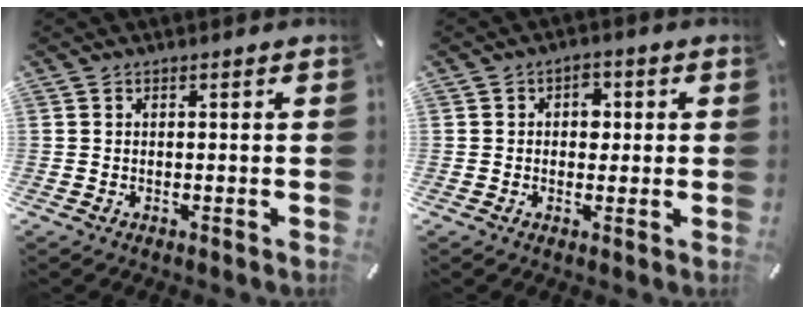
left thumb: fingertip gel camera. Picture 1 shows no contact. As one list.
[{"total": 3.8, "force": [0.3, 3.0, 2.3], "torque": [-0.016, -0.002, -0.006]}]